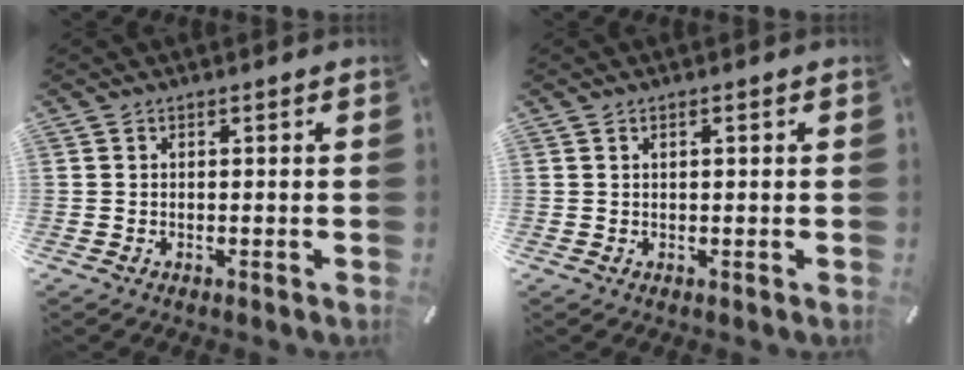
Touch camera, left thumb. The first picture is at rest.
{"total": 0.9, "force": [0.3, 0.2, 0.8], "torque": [-0.015, 0.002, 0.004]}